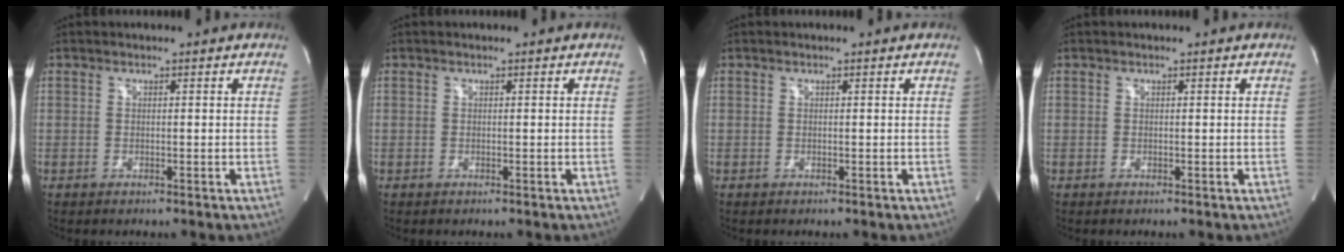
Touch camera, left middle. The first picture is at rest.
{"total": 0.0}
{"total": 0.0}
{"total": 0.0}